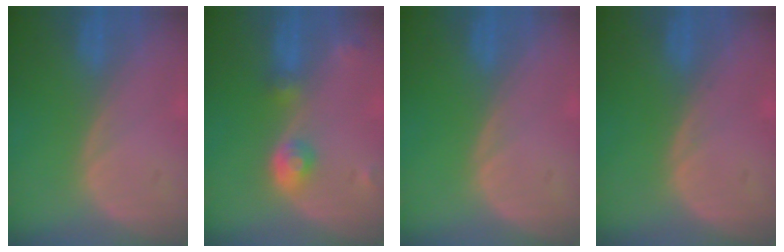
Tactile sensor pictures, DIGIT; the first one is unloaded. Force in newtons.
{"total": 4.2, "press": 4.0, "slide": 1.4}
{"total": 0.0}
{"total": 0.5, "press": 0.1, "slide": 0.5}